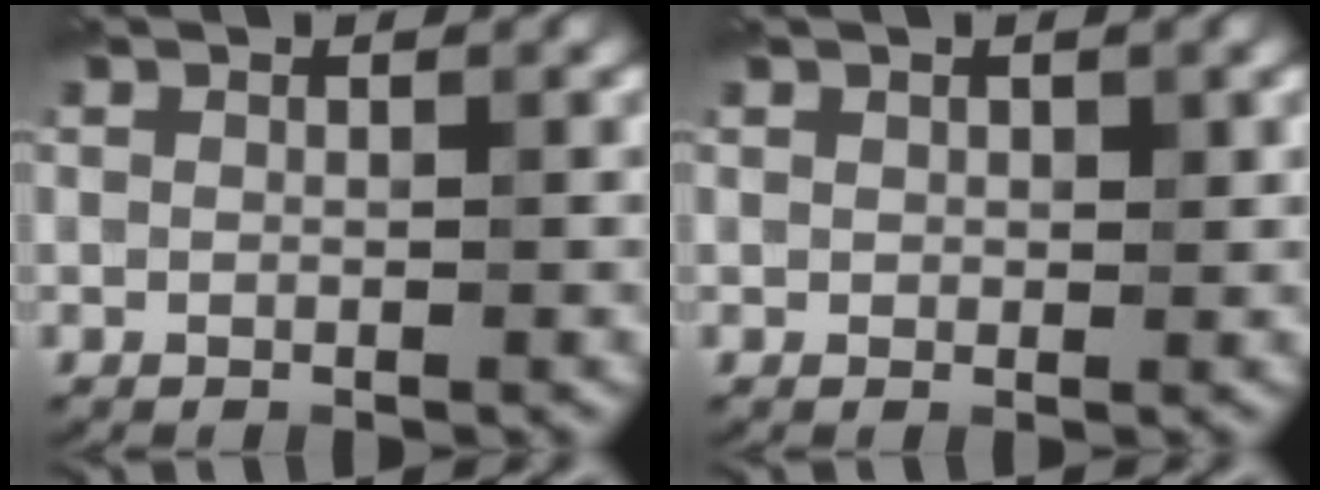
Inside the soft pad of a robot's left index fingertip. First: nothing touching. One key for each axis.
{"total": 0.9, "fx": 0.5, "fy": 0.6, "fz": 0.3, "tx": -0.002, "ty": 0.006, "tz": 0.008}